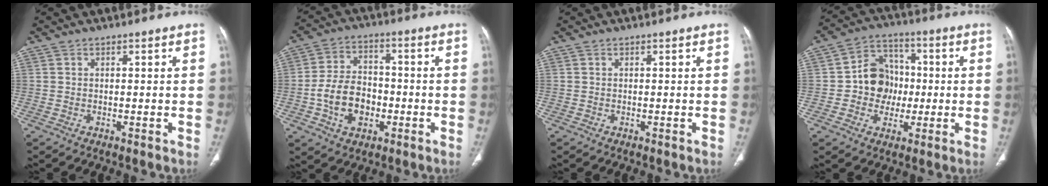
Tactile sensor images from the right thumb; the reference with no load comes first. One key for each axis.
{"total": 11.4, "fx": -3.0, "fy": 8.3, "fz": 7.2, "tx": -0.109, "ty": 0.026, "tz": -0.051}
{"total": 0.0}
{"total": 10.6, "fx": -0.7, "fy": 9.3, "fz": 5.0, "tx": -0.032, "ty": 0.025, "tz": -0.020}